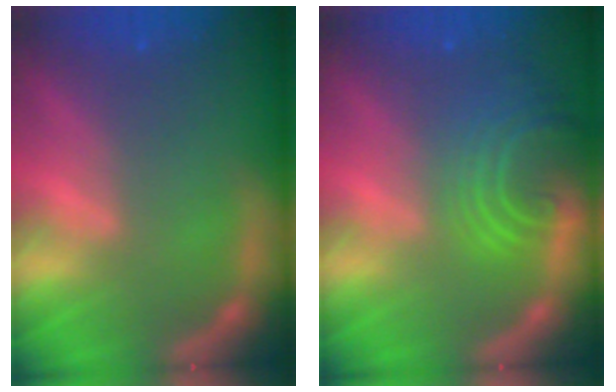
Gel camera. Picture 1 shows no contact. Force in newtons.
{"total": 7.0}